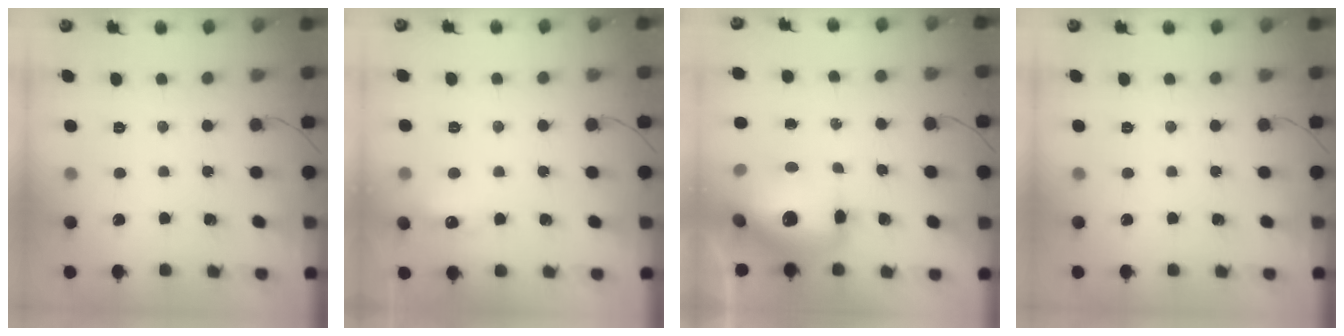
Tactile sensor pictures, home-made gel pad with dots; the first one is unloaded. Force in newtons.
{"total": 7.2, "press": 7.0, "slide": 1.6}
{"total": 18.0, "press": 17.5, "slide": 4.1}
{"total": 0.0}